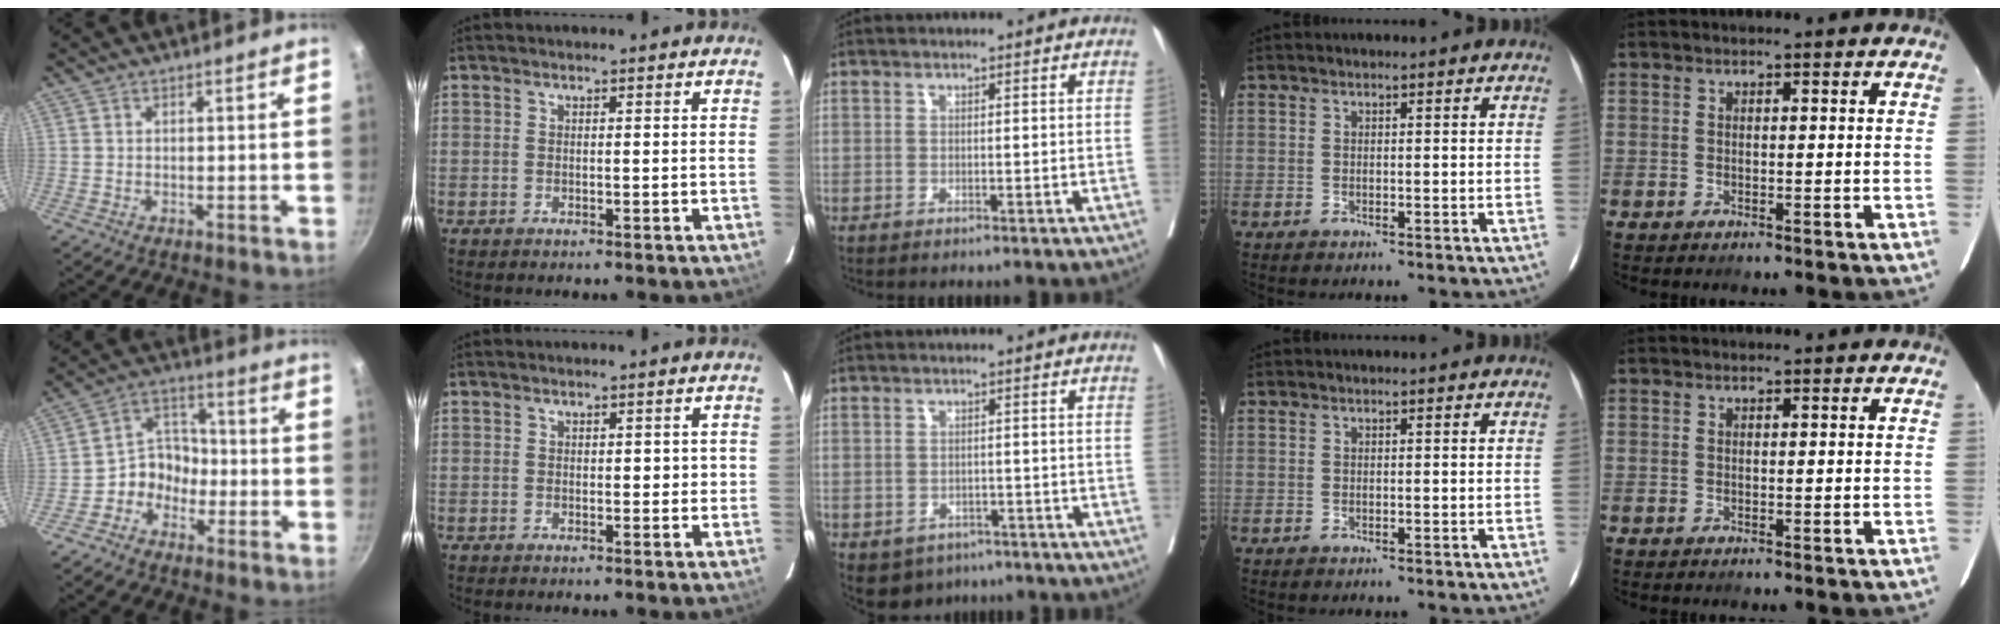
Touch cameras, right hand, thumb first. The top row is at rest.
{"thumb": {"total": 7.9, "force": [-3.3, 6.4, 3.1], "torque": [-0.022, 0.051, -0.074]}, "index": {"total": 1.7, "force": [0.3, 1.1, 1.3], "torque": [-0.013, 0.007, 0.004]}, "middle": {"total": 6.1, "force": [-3.8, 4.5, 1.5], "torque": [-0.027, 0.003, -0.049]}}